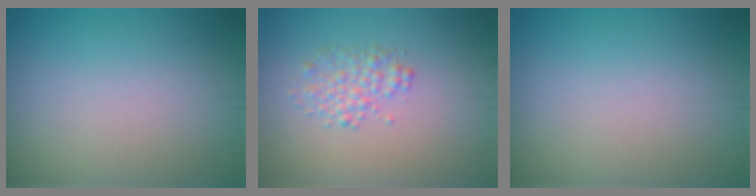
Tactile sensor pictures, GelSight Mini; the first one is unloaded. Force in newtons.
{"total": 2.0, "press": 2.0, "slide": 0.1}
{"total": 0.0}